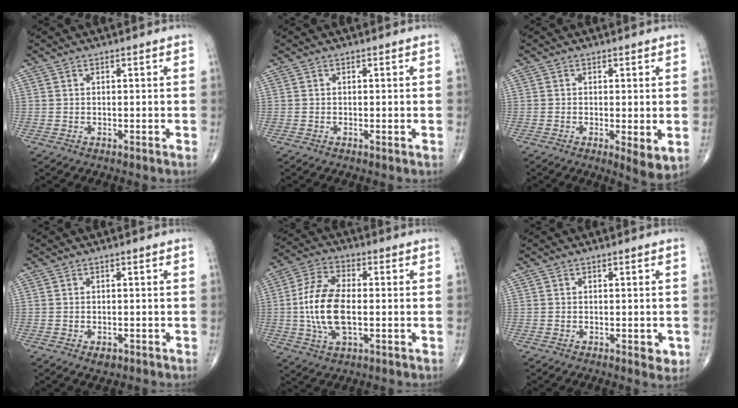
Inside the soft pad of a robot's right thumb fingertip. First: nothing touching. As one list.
[{"total": 0.0}, {"total": 4.5, "force": [-0.7, 1.3, 4.3], "torque": [-0.068, -0.016, -0.013]}, {"total": 1.7, "force": [-0.8, 1.1, 1.1], "torque": [-0.012, 0.000, -0.008]}, {"total": 13.0, "force": [-0.9, 6.5, 11.2], "torque": [-0.229, 0.010, -0.019]}, {"total": 2.6, "force": [-0.8, 1.2, 2.1], "torque": [-0.018, -0.002, -0.009]}]